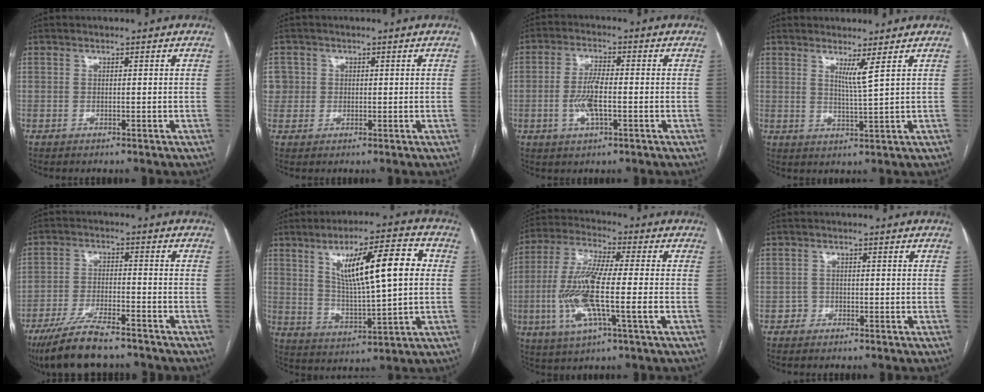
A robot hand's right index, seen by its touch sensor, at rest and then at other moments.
{"total": 4.2, "force": [0.7, 4.1, 0.4], "torque": [-0.004, 0.015, 0.017]}
{"total": 5.8, "force": [-1.2, 1.6, 5.4], "torque": [-0.116, 0.002, -0.022]}
{"total": 2.9, "force": [1.7, -0.9, 2.2], "torque": [-0.041, -0.018, 0.034]}
{"total": 11.0, "force": [-9.0, 1.8, 6.0], "torque": [-0.110, -0.028, -0.152]}
{"total": 14.2, "force": [3.7, 2.3, 13.5], "torque": [-0.220, 0.016, 0.065]}
{"total": 13.8, "force": [-2.7, 1.5, 13.5], "torque": [-0.281, -0.005, -0.054]}
{"total": 1.2, "force": [-0.6, 0.9, -0.2], "torque": [0.008, 0.007, -0.016]}